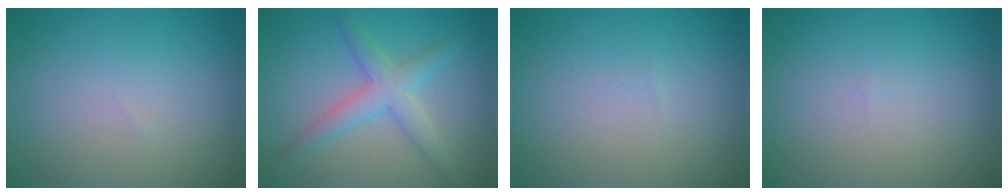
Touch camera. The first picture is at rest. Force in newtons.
{"total": 3.5, "press": 3.5, "slide": 0.1}
{"total": 0.0}
{"total": 0.0}